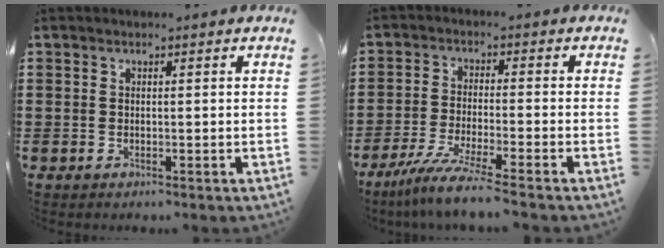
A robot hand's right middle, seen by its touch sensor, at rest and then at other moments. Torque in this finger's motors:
{"motor_torque": [1.81, -0.33, 0.31, 0.04]}